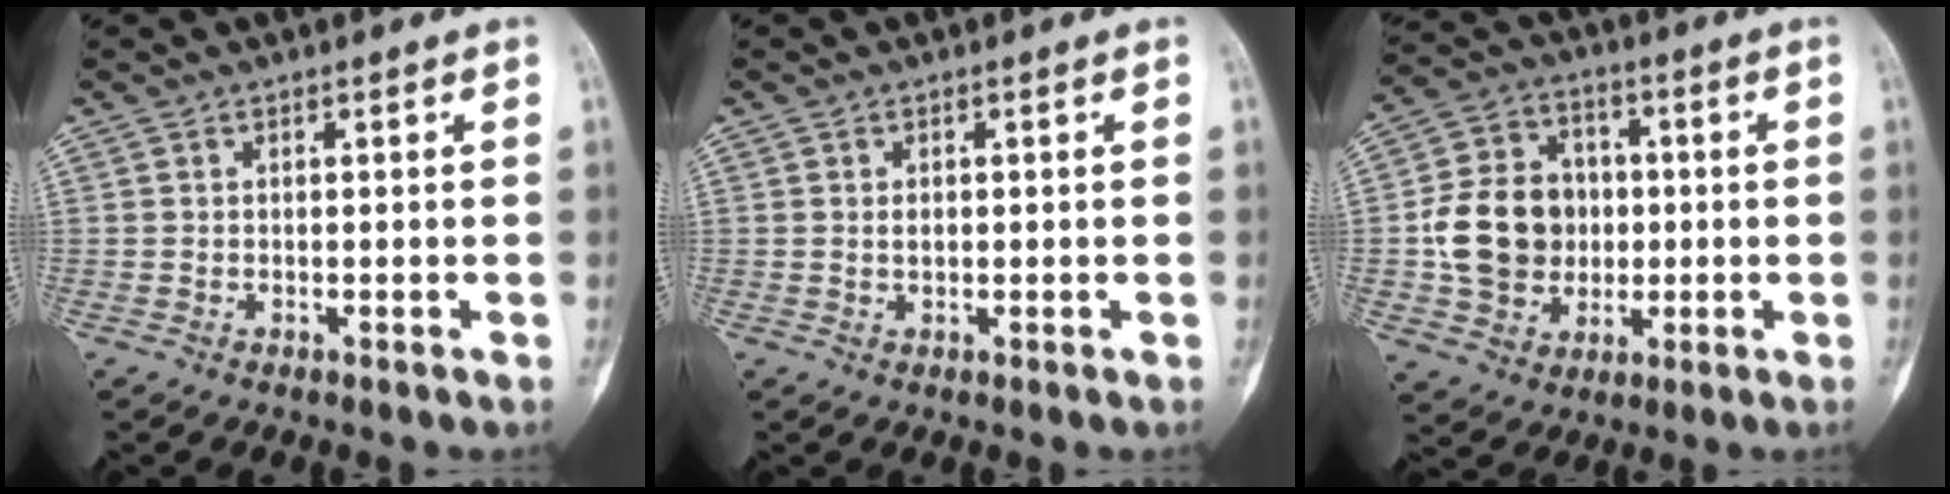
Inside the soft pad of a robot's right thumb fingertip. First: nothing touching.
{"total": 1.3, "force": [0.2, 0.8, 1.0], "torque": [-0.014, -0.001, 0.007]}
{"total": 15.0, "force": [-0.6, 12.7, 7.9], "torque": [-0.114, 0.019, -0.005]}